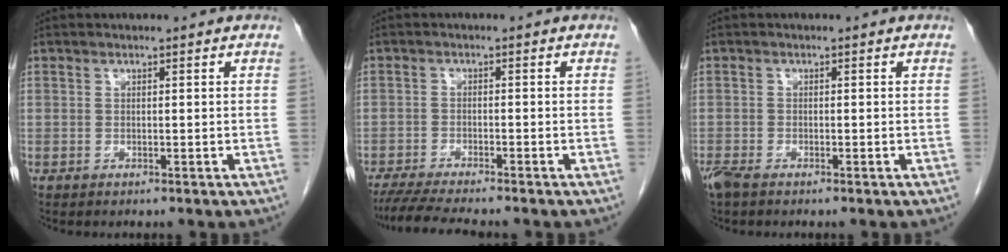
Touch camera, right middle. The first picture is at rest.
{"total": 7.5, "force": [-6.6, -0.1, 3.5], "torque": [-0.060, -0.023, -0.109]}
{"total": 2.4, "force": [-1.8, 0.7, 1.3], "torque": [-0.035, -0.008, -0.034]}